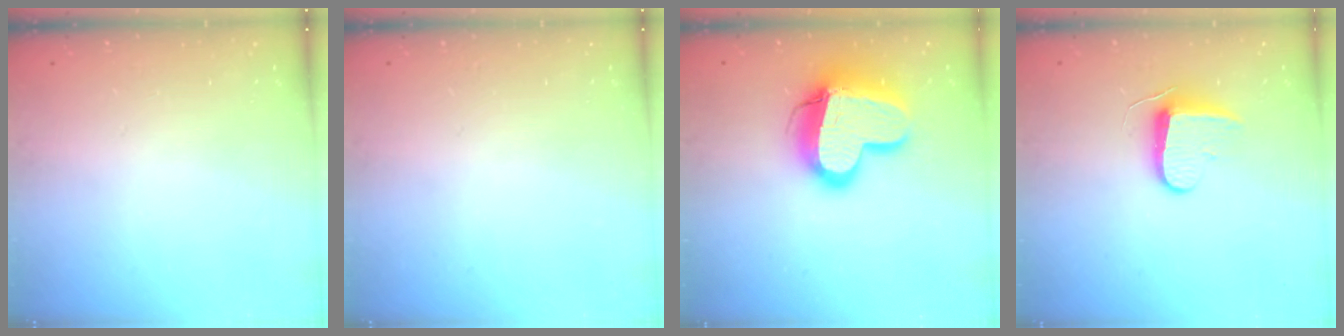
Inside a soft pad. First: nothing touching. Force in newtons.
{"total": 0.0}
{"total": 17.7, "press": 17.6, "slide": 1.5}
{"total": 9.4, "press": 9.3, "slide": 0.9}